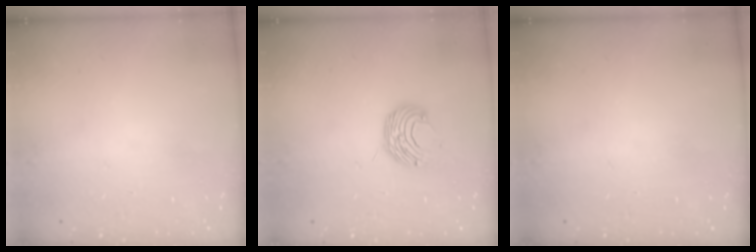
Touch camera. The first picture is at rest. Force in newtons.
{"total": 8.5, "press": 8.5, "slide": 0.6}
{"total": 0.0}